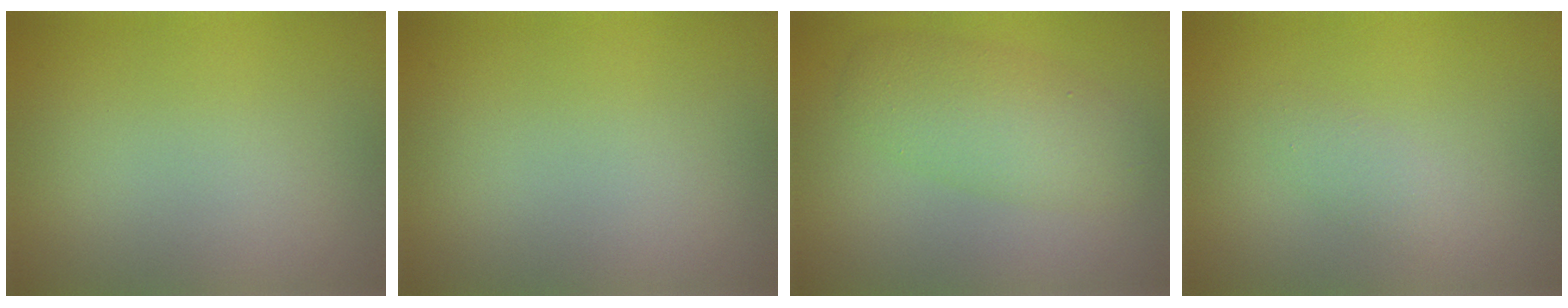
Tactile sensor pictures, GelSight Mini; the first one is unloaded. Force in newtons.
{"total": 0.0}
{"total": 4.1, "press": 4.1, "slide": 0.1}
{"total": 1.2, "press": 1.2, "slide": 0.0}